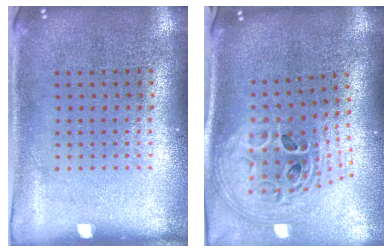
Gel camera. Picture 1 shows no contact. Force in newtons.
{"total": 2.9, "press": 2.0, "slide": 2.0}